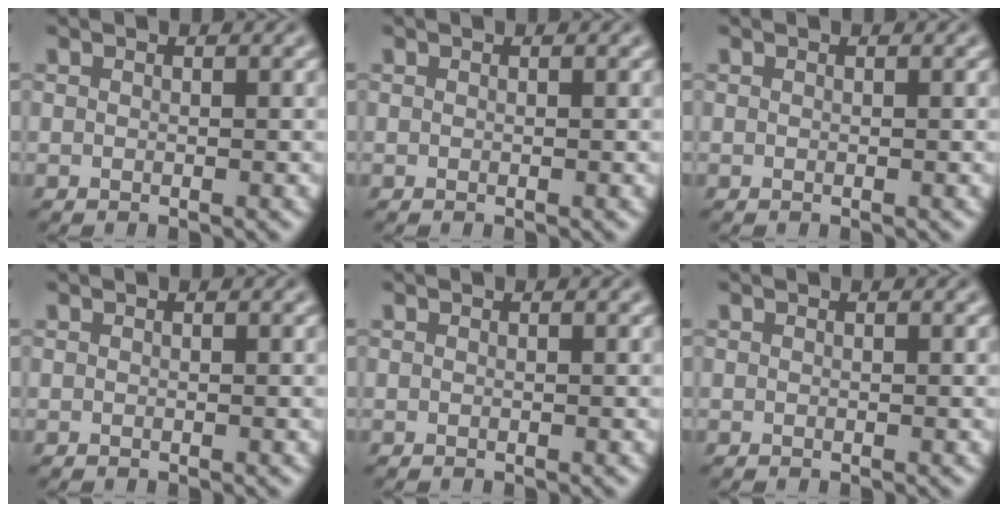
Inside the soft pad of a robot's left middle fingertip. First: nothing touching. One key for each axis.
{"total": 0.0}
{"total": 0.0}
{"total": 0.0}
{"total": 0.0}
{"total": 0.0}